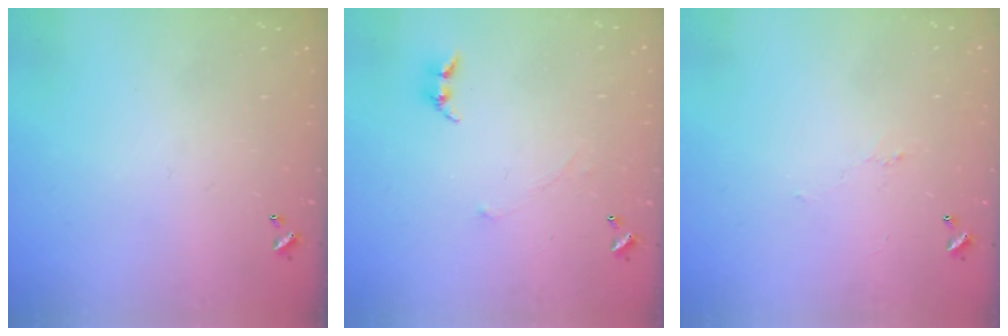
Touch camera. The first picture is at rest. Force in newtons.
{"total": 0.7, "press": 0.6, "slide": 0.4}
{"total": 0.9, "press": 0.6, "slide": 0.7}